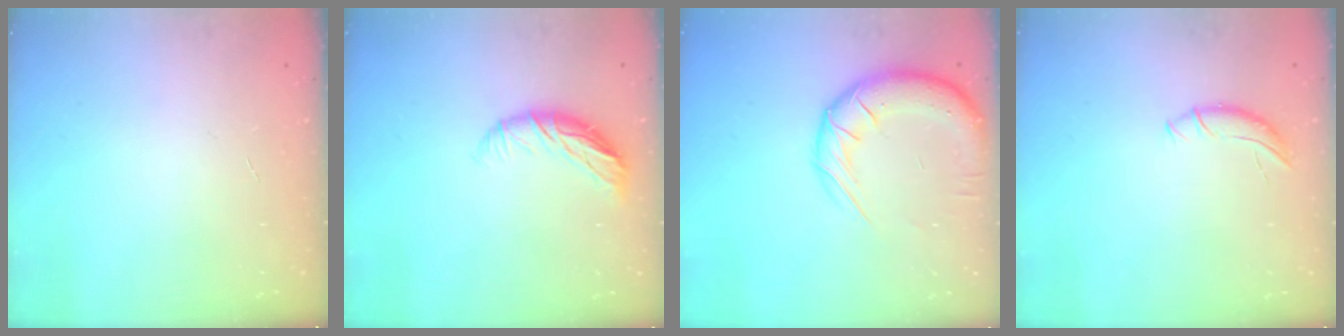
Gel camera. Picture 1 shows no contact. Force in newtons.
{"total": 9.0, "press": 8.9, "slide": 1.1}
{"total": 15.0, "press": 14.5, "slide": 3.9}
{"total": 4.8, "press": 4.8, "slide": 0.3}